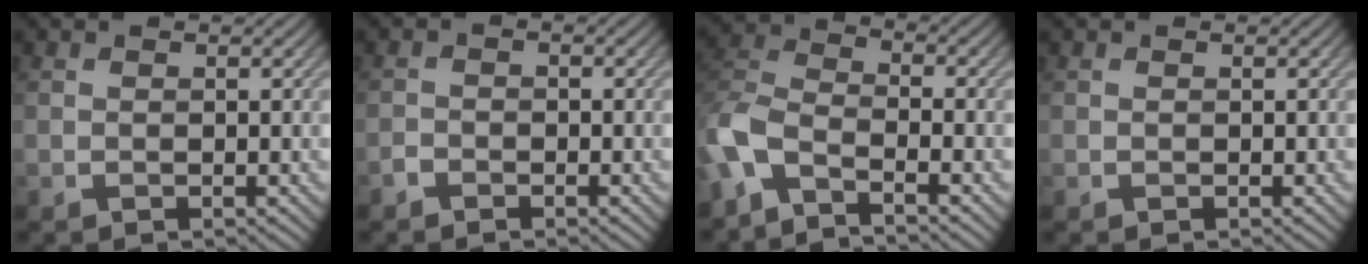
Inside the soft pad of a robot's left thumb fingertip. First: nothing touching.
{"total": 1.3, "force": [-1.1, 0.6, 0.3], "torque": [-0.006, 0.002, -0.025]}
{"total": 7.5, "force": [-4.9, 2.8, 4.9], "torque": [-0.119, -0.004, -0.115]}
{"total": 0.0}